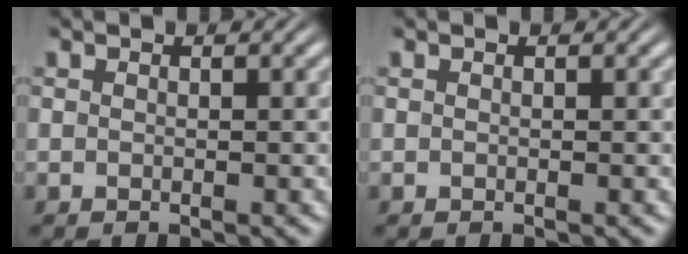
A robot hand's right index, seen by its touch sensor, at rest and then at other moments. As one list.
[{"total": 0.0}]